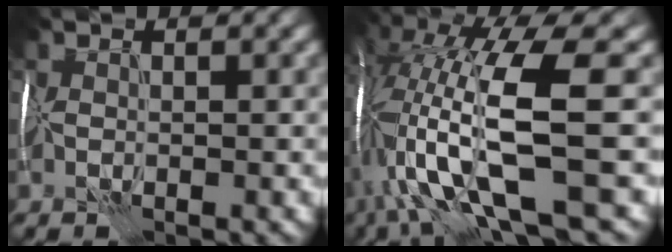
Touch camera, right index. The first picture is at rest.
{"total": 14.0, "force": [-0.7, 4.0, 13.4], "torque": [-0.264, 0.004, 0.005]}